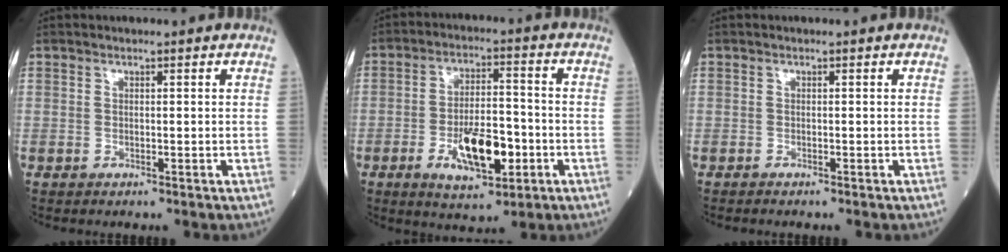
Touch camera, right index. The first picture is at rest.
{"total": 10.6, "force": [-3.6, 3.7, 9.2], "torque": [-0.166, -0.002, -0.056]}
{"total": 0.8, "force": [-0.8, 0.0, 0.3], "torque": [-0.002, 0.001, -0.013]}